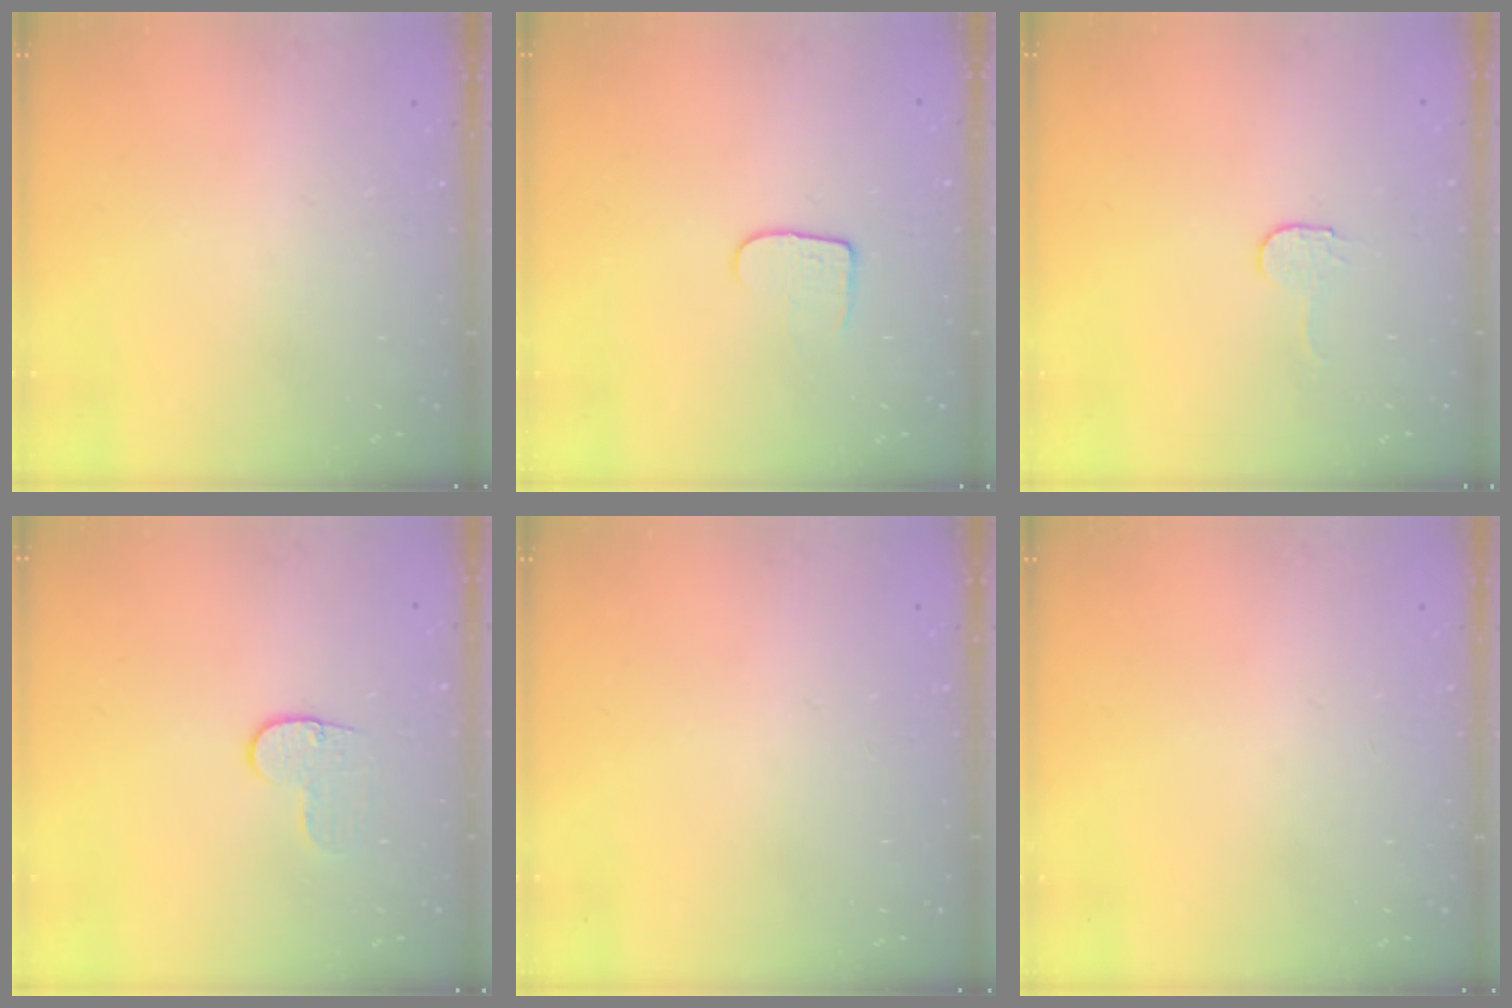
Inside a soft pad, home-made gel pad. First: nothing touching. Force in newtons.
{"total": 5.8, "press": 5.8, "slide": 0.6}
{"total": 2.9, "press": 2.9, "slide": 0.3}
{"total": 5.7, "press": 5.6, "slide": 0.6}
{"total": 0.0}
{"total": 0.0}